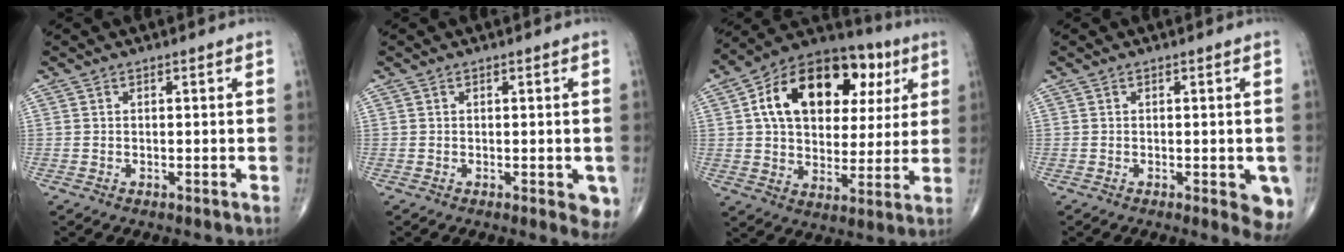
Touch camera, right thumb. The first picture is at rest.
{"total": 4.3, "force": [-0.9, 1.8, 3.7], "torque": [-0.022, -0.005, -0.011]}
{"total": 23.0, "force": [7.2, 14.6, 16.2], "torque": [-0.220, 0.013, 0.107]}
{"total": 5.6, "force": [-1.7, 2.1, 5.0], "torque": [-0.037, -0.008, -0.019]}